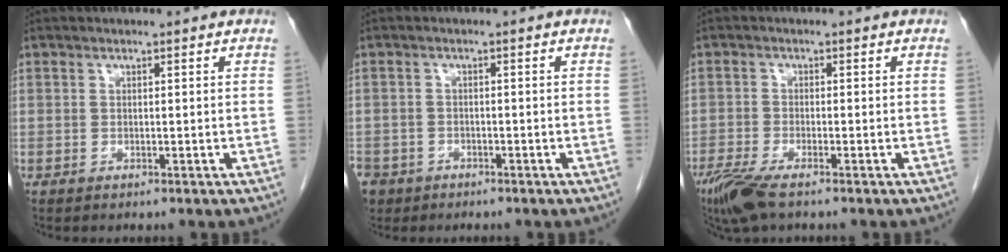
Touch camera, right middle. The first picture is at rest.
{"total": 7.4, "force": [-4.5, 5.5, 2.0], "torque": [-0.066, -0.005, -0.076]}
{"total": 5.5, "force": [-3.9, 0.9, 3.8], "torque": [-0.078, -0.015, -0.073]}